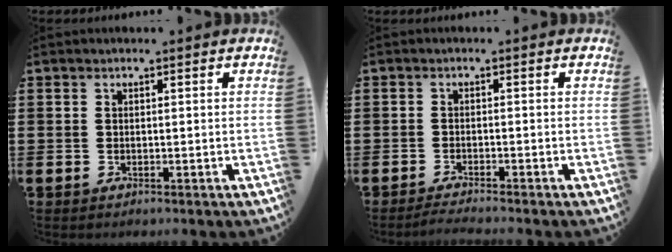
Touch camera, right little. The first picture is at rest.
{"total": 1.1, "force": [-1.0, -0.1, 0.5], "torque": [-0.009, -0.001, -0.019]}